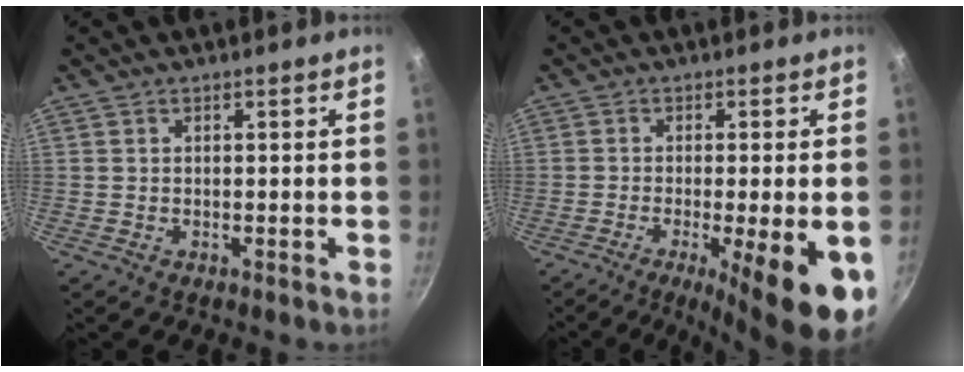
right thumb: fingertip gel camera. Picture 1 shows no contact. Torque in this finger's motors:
{"motor_torque": [0.11, 1.17, 1.73, -1.03, 0.46]}